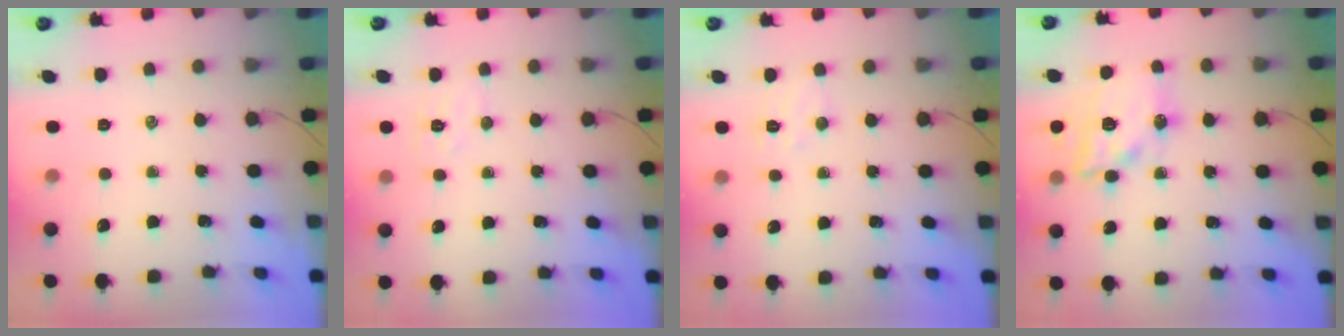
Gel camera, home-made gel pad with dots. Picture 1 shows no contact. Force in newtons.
{"total": 5.1, "press": 5.0, "slide": 1.0}
{"total": 5.4, "press": 5.3, "slide": 1.1}
{"total": 17.5, "press": 17.2, "slide": 3.0}